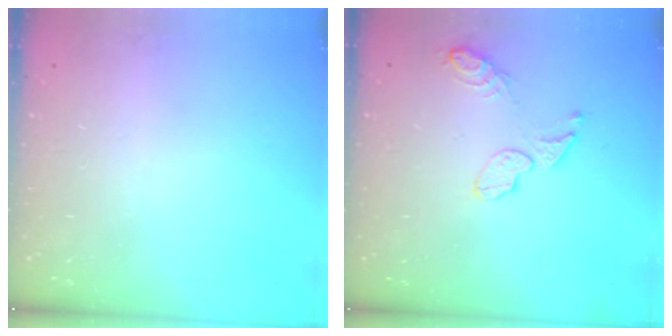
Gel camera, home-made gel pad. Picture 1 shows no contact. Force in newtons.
{"total": 6.8, "press": 6.8, "slide": 0.5}